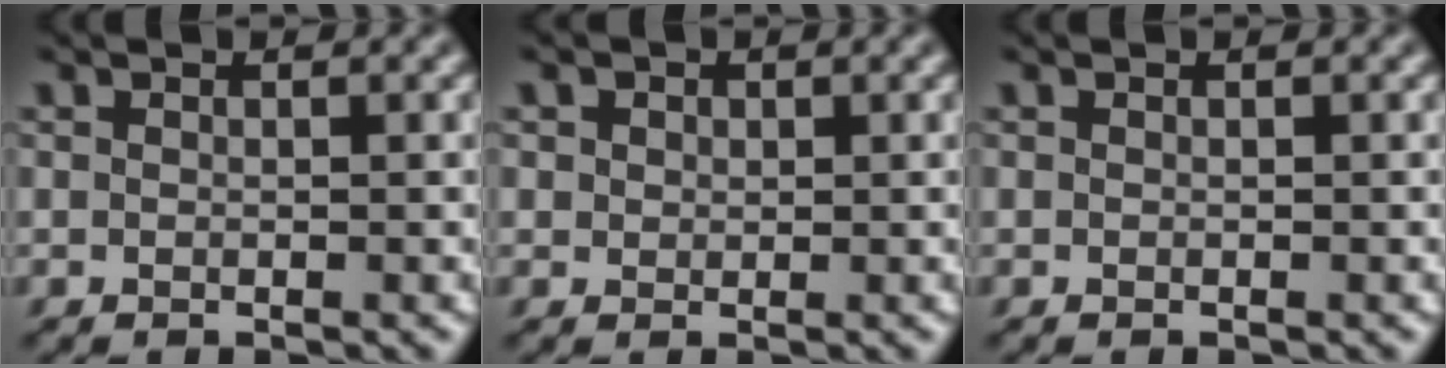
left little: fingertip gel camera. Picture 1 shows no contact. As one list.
[{"total": 2.4, "force": [1.2, 1.8, 1.0], "torque": [-0.031, 0.007, 0.019]}, {"total": 0.0}]